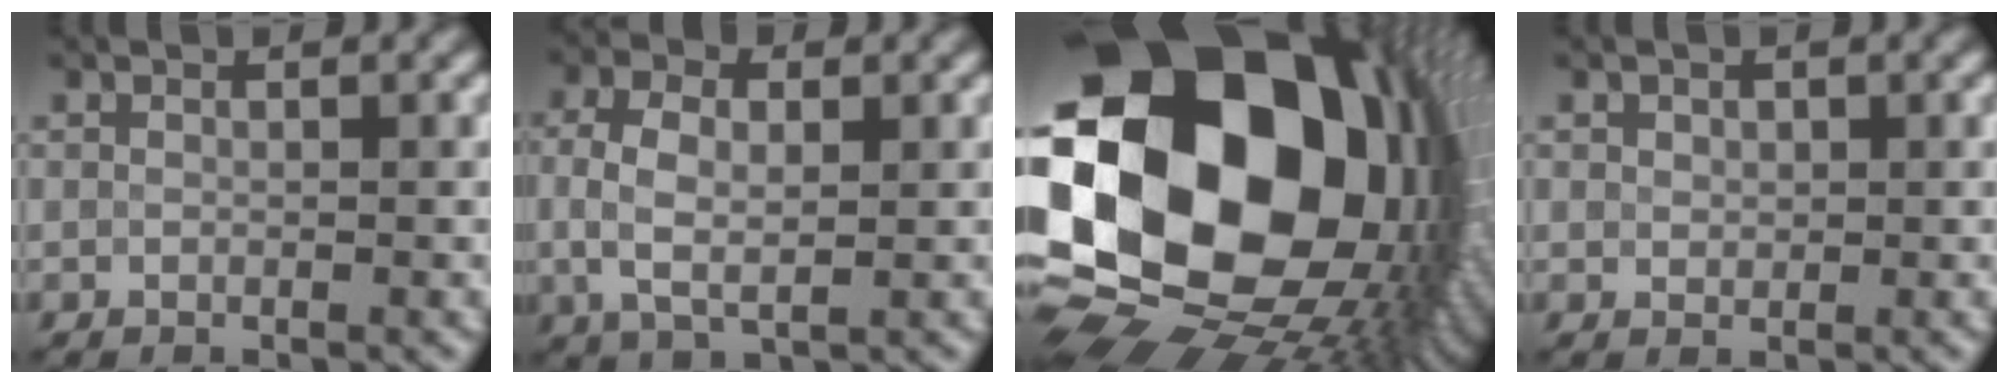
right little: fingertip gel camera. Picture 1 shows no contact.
{"total": 4.7, "force": [0.4, 2.6, 3.9], "torque": [-0.074, 0.001, 0.006]}
{"total": 23.8, "force": [3.1, 18.1, 15.2], "torque": [-0.299, -0.040, 0.037]}
{"total": 1.1, "force": [0.5, 0.9, 0.4], "torque": [-0.001, 0.000, 0.008]}